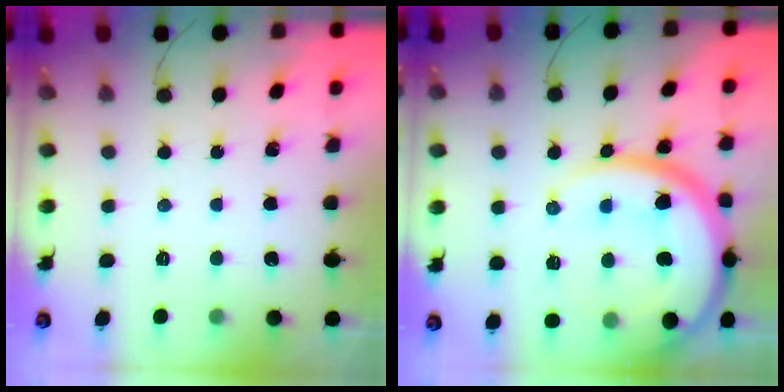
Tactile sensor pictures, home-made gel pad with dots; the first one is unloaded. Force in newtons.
{"total": 20.8, "press": 20.7, "slide": 2.0}